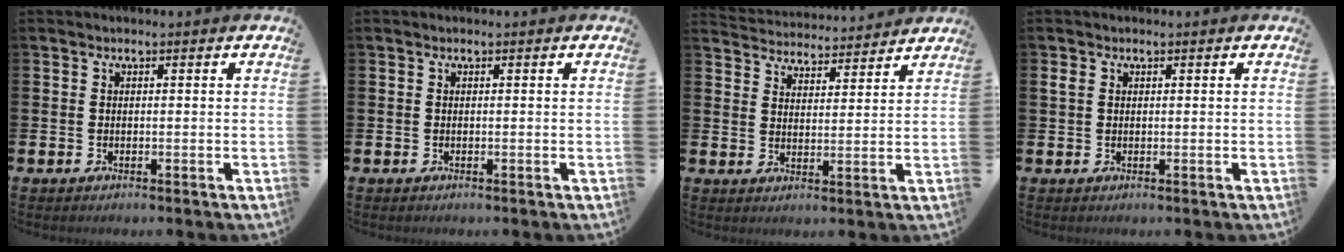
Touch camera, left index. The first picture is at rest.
{"total": 0.0}
{"total": 4.6, "force": [4.5, 0.5, -0.4], "torque": [-0.004, -0.039, 0.079]}
{"total": 1.7, "force": [1.0, 1.2, 0.7], "torque": [-0.001, 0.001, 0.015]}